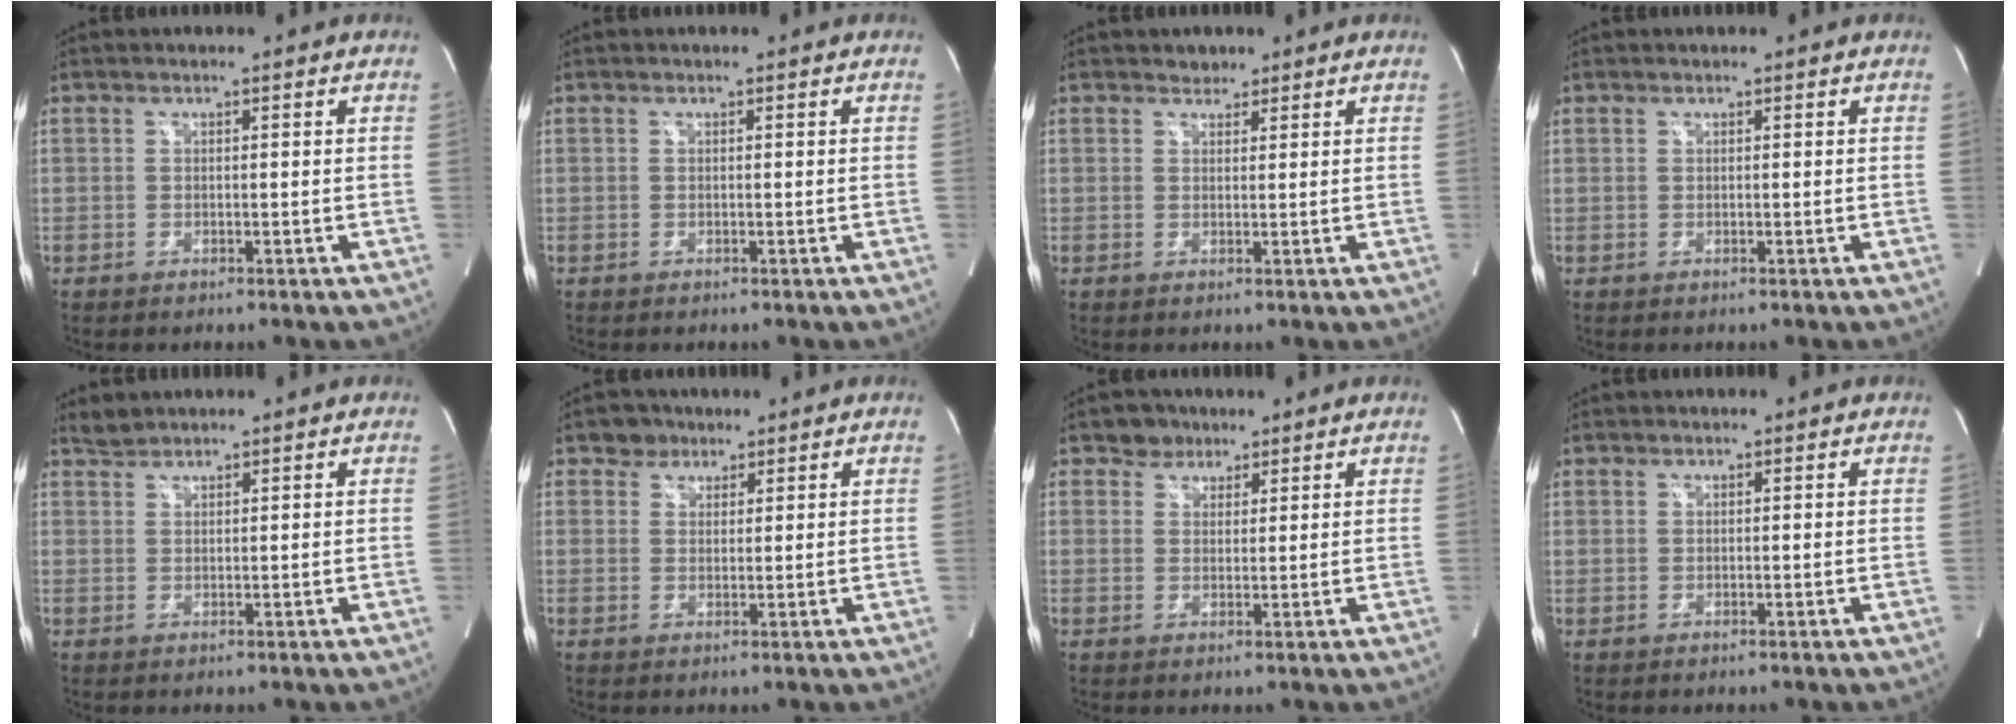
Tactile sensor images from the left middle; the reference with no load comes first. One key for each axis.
{"total": 0.0}
{"total": 1.6, "fx": 1.3, "fy": 0.8, "fz": 0.1, "tx": -0.004, "ty": -0.002, "tz": 0.018}
{"total": 0.0}
{"total": 1.8, "fx": 1.7, "fy": 0.1, "fz": -0.1, "tx": -0.006, "ty": 0.005, "tz": 0.038}
{"total": 2.8, "fx": 2.1, "fy": 1.9, "fz": 0.1, "tx": -0.002, "ty": 0.003, "tz": 0.030}
{"total": 3.1, "fx": 2.4, "fy": 2.1, "fz": 0.1, "tx": -0.002, "ty": 0.002, "tz": 0.034}
{"total": 0.7, "fx": 0.5, "fy": 0.5, "fz": 0.0, "tx": 0.001, "ty": 0.003, "tz": 0.008}